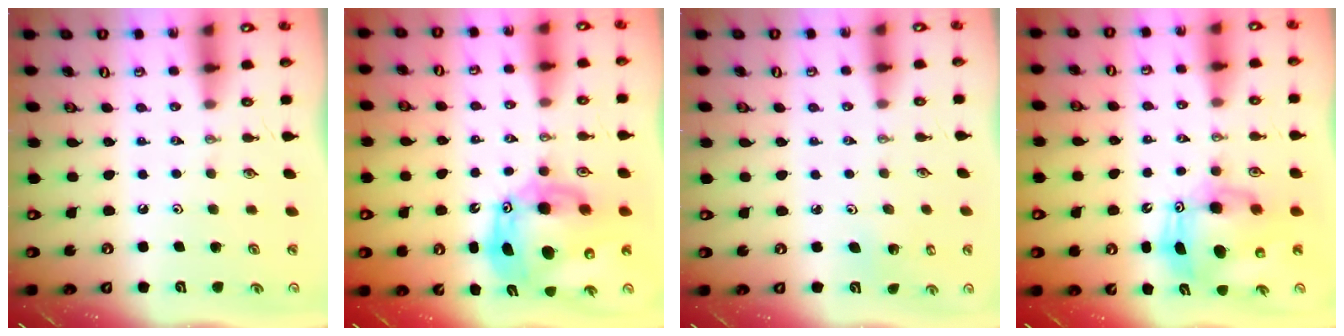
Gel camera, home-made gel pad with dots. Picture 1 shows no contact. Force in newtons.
{"total": 17.6, "press": 17.4, "slide": 2.7}
{"total": 1.8, "press": 1.8, "slide": 0.1}
{"total": 11.5, "press": 11.2, "slide": 2.5}